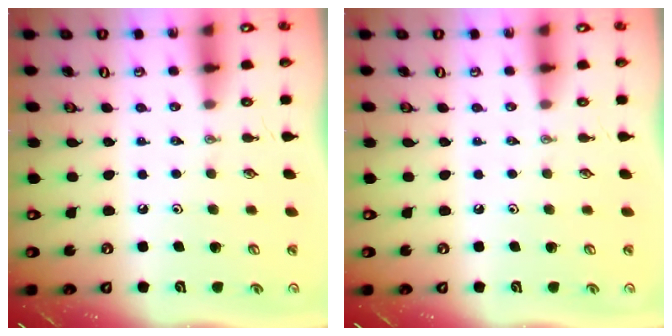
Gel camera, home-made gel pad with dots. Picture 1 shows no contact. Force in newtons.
{"total": 0.0}